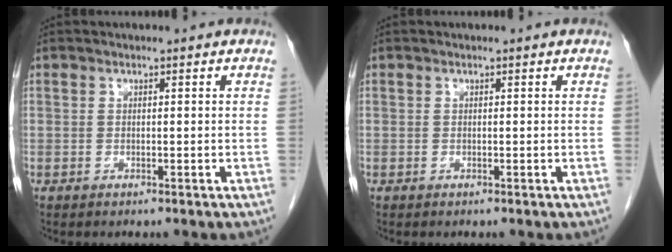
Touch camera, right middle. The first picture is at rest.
{"total": 0.0}